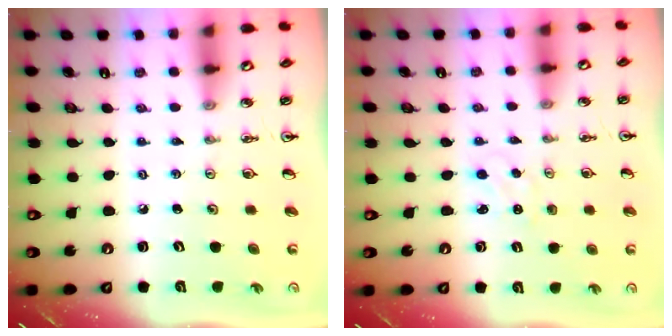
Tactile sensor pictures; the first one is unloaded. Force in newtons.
{"total": 0.0}